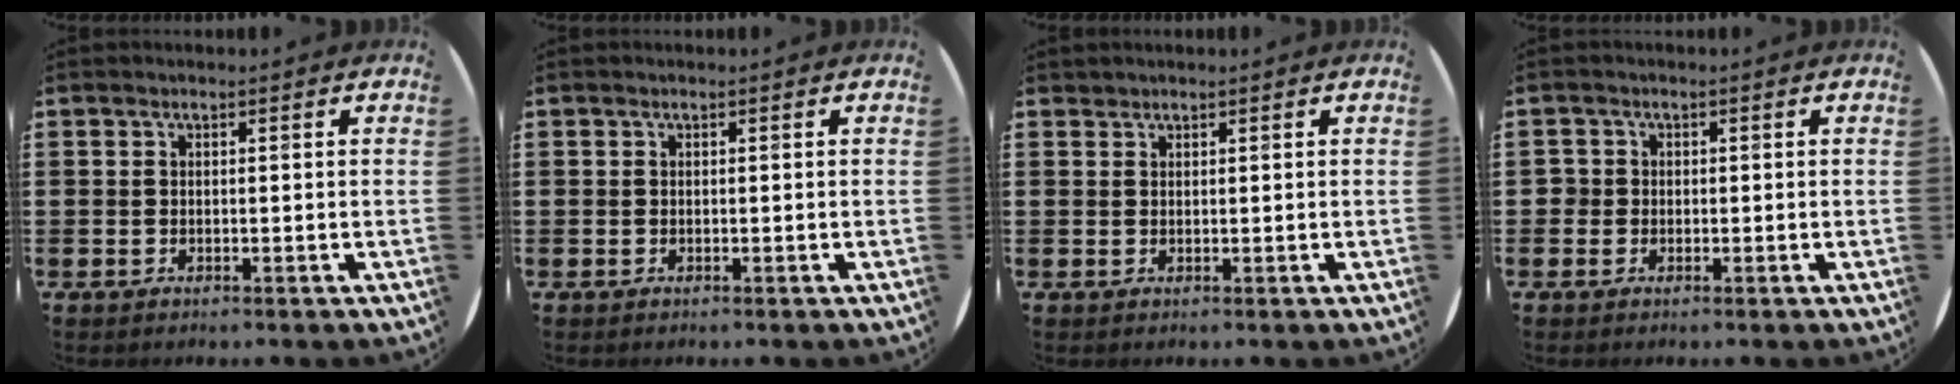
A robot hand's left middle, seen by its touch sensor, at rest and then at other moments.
{"total": 0.0}
{"total": 0.6, "force": [0.5, 0.0, -0.2], "torque": [0.004, 0.003, 0.010]}
{"total": 1.2, "force": [0.1, 1.1, 0.0], "torque": [-0.003, 0.007, -0.001]}